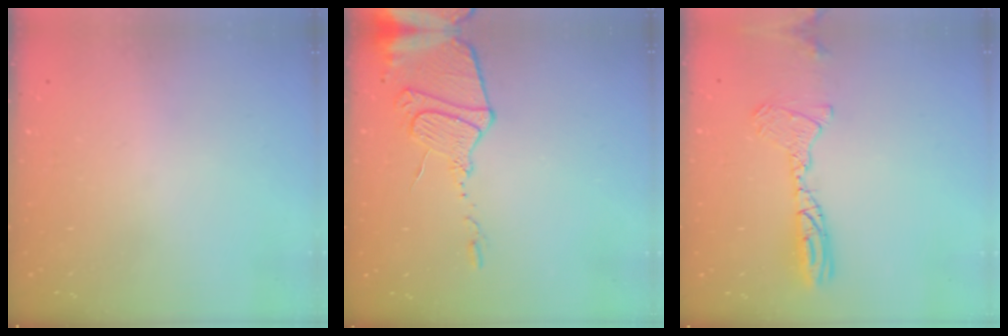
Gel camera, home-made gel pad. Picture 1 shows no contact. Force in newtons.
{"total": 14.1, "press": 14.0, "slide": 1.3}
{"total": 13.0, "press": 12.6, "slide": 3.3}